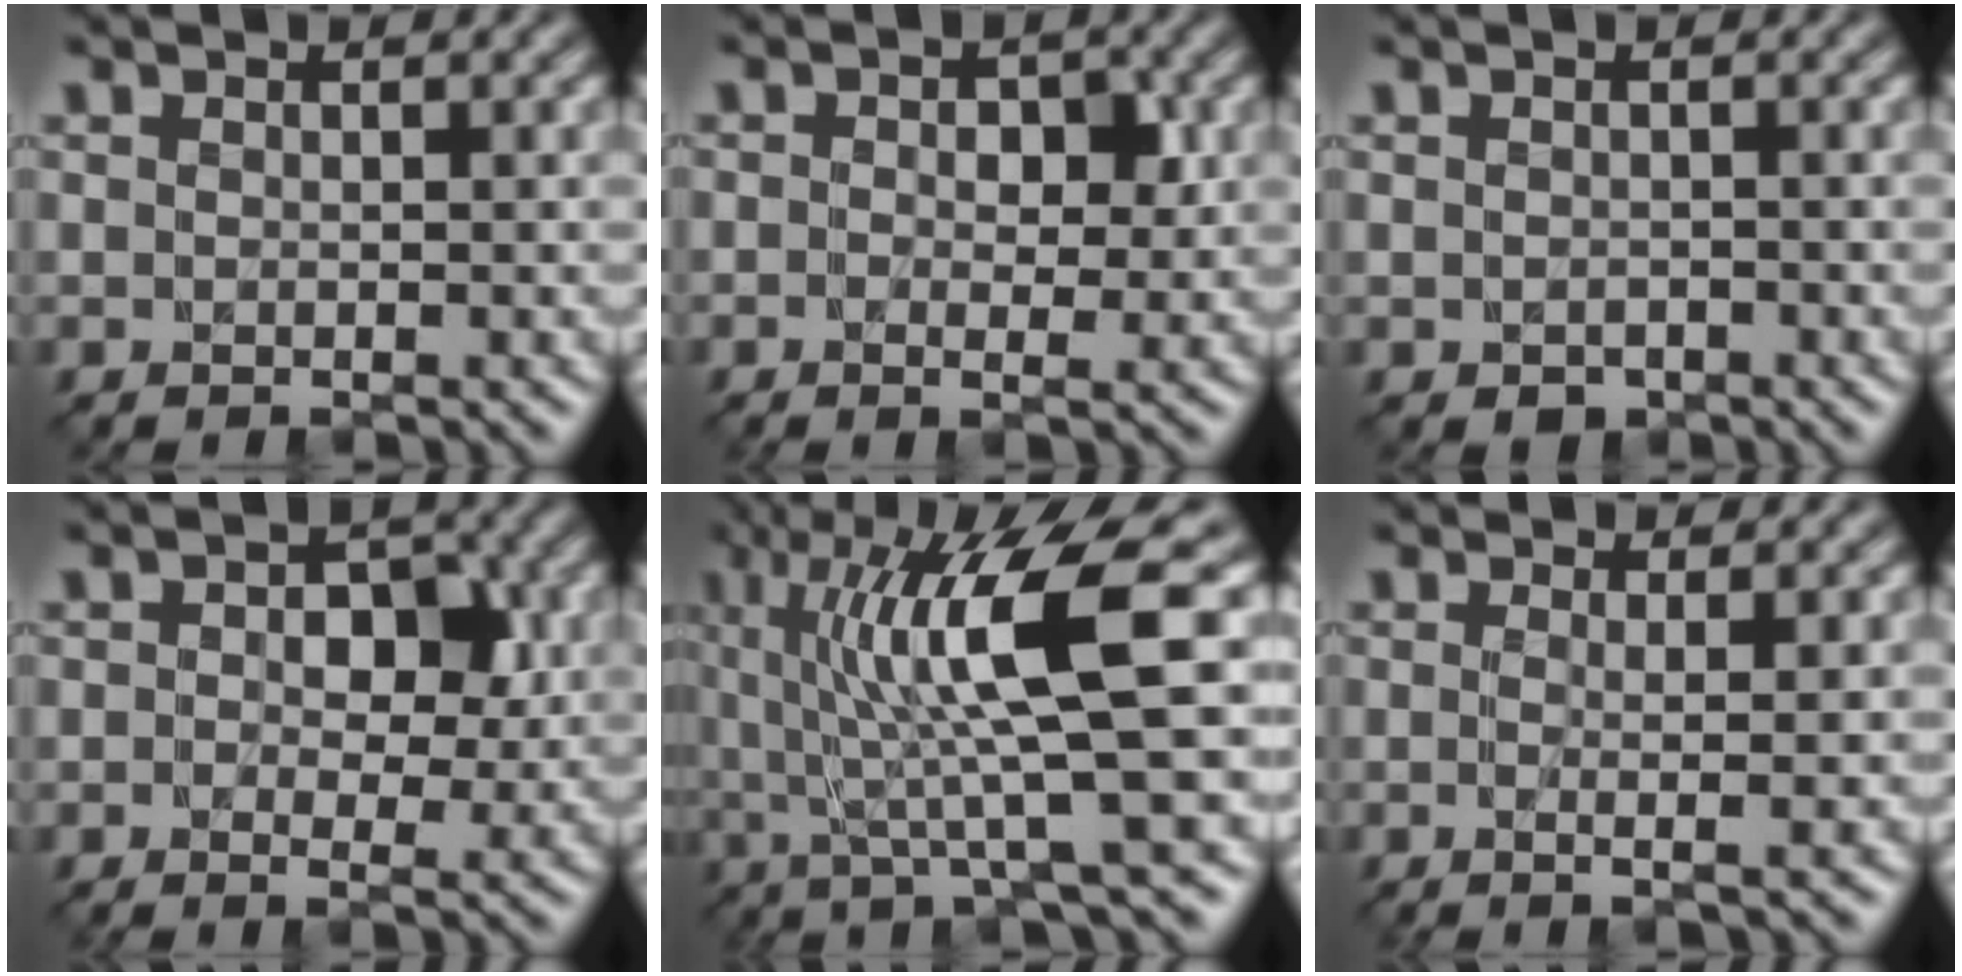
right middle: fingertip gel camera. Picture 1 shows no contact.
{"total": 3.1, "force": [0.3, 1.8, 2.6], "torque": [-0.036, -0.002, 0.002]}
{"total": 0.8, "force": [-0.4, 0.6, 0.0], "torque": [-0.001, -0.005, -0.006]}
{"total": 5.2, "force": [0.6, 3.1, 4.1], "torque": [-0.048, 0.003, 0.003]}
{"total": 10.8, "force": [2.1, 1.8, 10.4], "torque": [-0.156, 0.000, 0.037]}
{"total": 1.5, "force": [-0.1, 0.2, 1.5], "torque": [-0.029, -0.005, -0.010]}